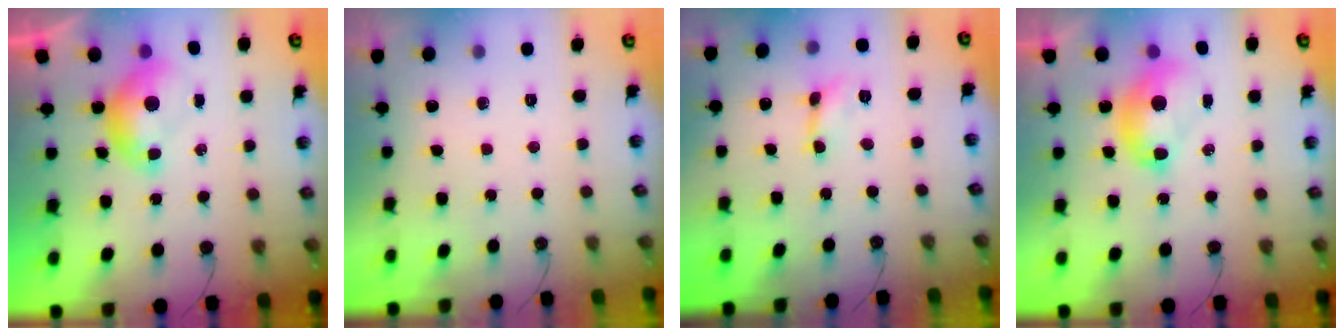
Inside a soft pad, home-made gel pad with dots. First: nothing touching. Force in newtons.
{"total": 0.0}
{"total": 0.8, "press": 0.8, "slide": 0.2}
{"total": 2.7, "press": 2.7, "slide": 0.1}